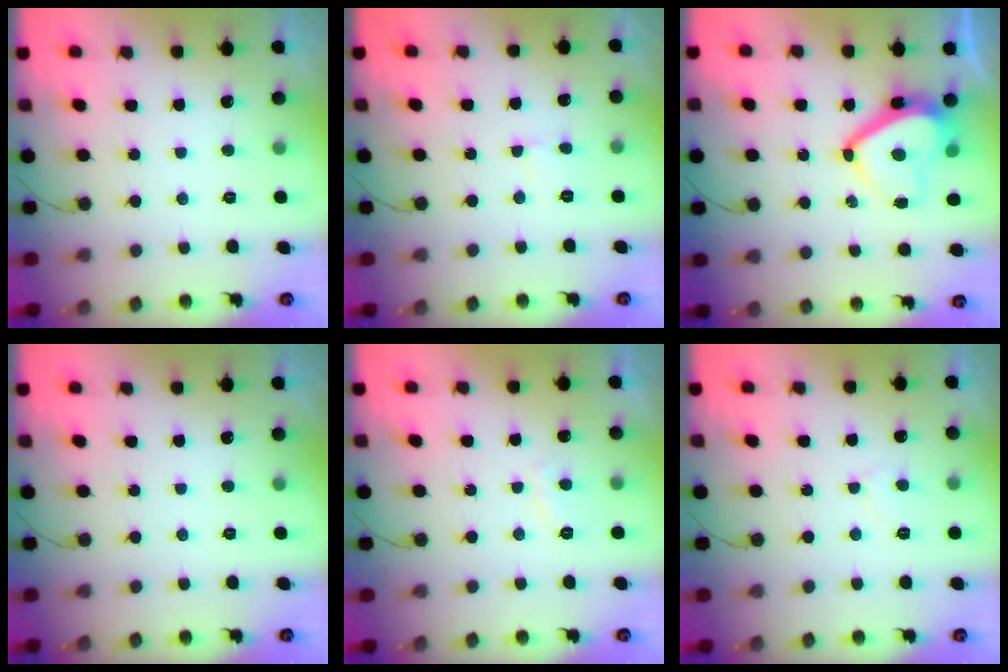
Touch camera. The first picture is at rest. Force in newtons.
{"total": 3.9, "press": 3.9, "slide": 0.4}
{"total": 12.2, "press": 12.2, "slide": 1.0}
{"total": 0.0}
{"total": 2.5, "press": 2.4, "slide": 0.8}
{"total": 3.0, "press": 3.0, "slide": 0.2}